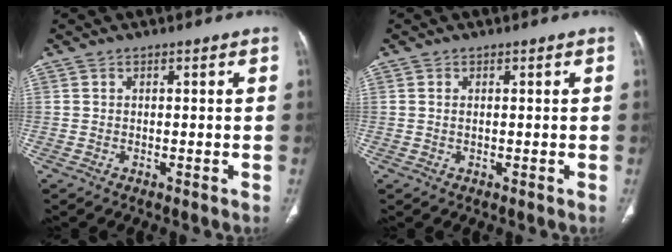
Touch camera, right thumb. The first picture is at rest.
{"total": 0.7, "force": [0.2, 0.3, 0.6], "torque": [-0.016, 0.003, 0.006]}